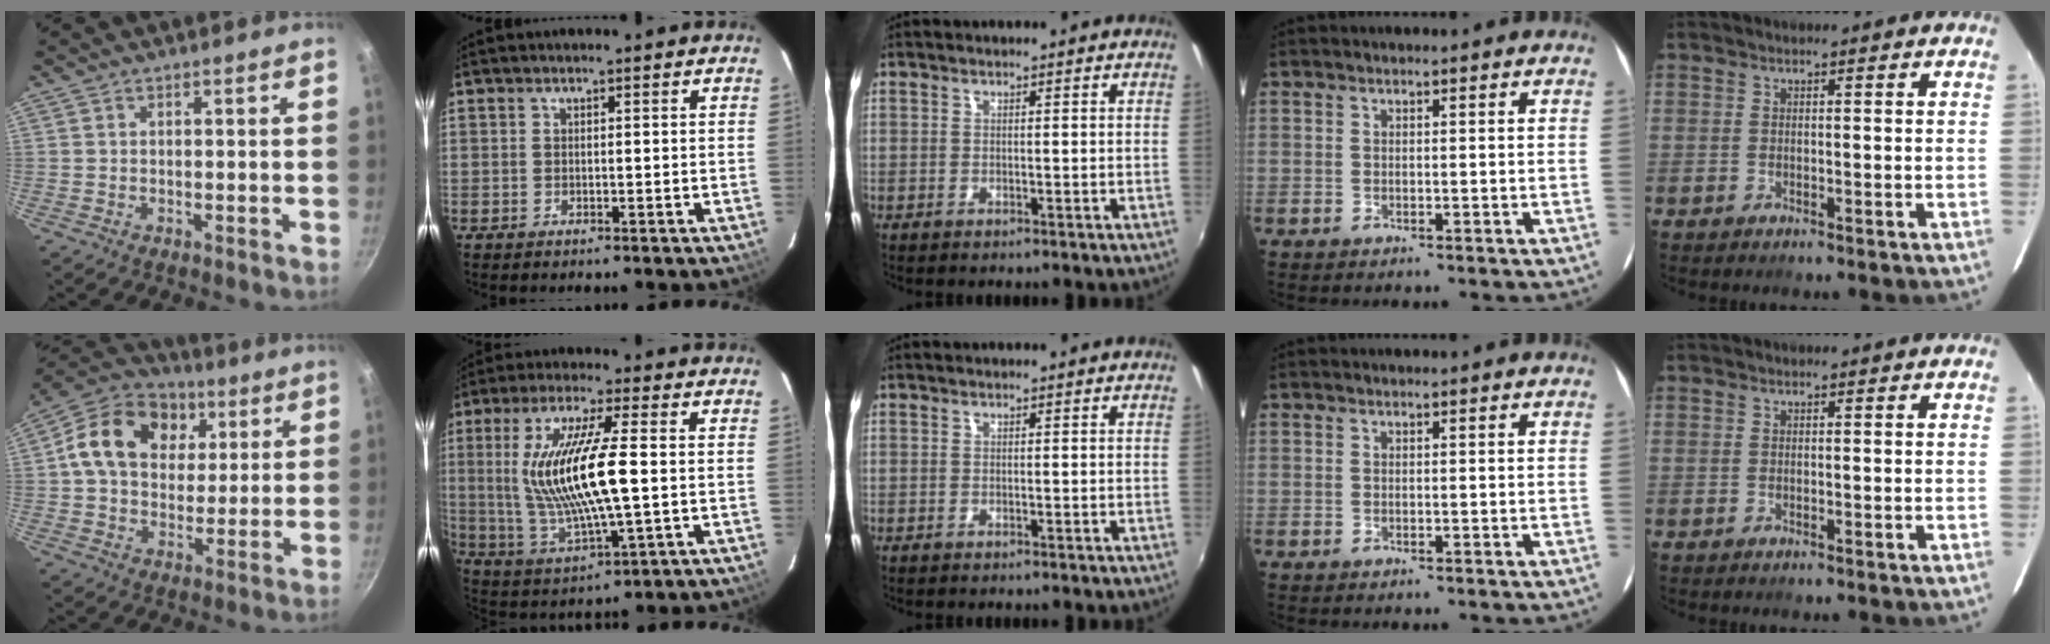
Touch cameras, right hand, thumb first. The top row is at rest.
{"thumb": {"total": 18.2, "force": [4.9, 13.8, 10.8], "torque": [-0.171, 0.012, 0.070]}, "index": {"total": 17.1, "force": [0.8, 3.3, 16.8], "torque": [-0.324, -0.012, 0.028]}}